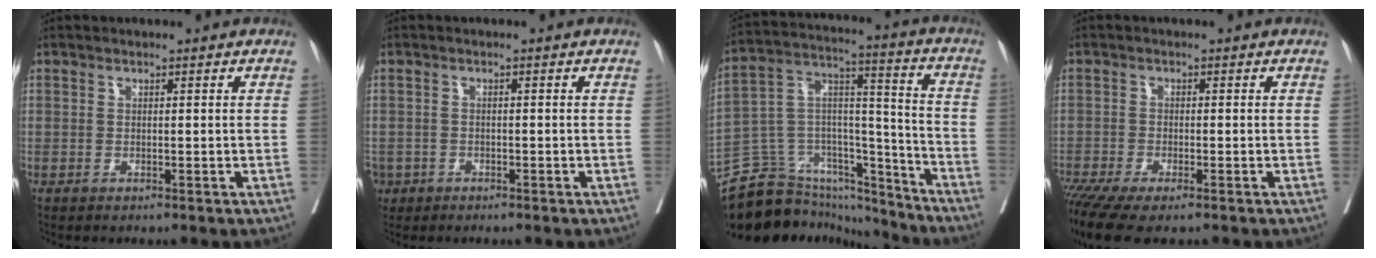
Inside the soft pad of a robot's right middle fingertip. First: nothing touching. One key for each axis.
{"total": 3.7, "fx": -2.3, "fy": 2.8, "fz": 0.5, "tx": -0.015, "ty": 0.003, "tz": -0.041}
{"total": 19.2, "fx": -17.4, "fy": 7.2, "fz": 3.8, "tx": -0.075, "ty": 0.070, "tz": -0.278}
{"total": 8.4, "fx": -6.3, "fy": 1.6, "fz": 5.3, "tx": -0.094, "ty": -0.017, "tz": -0.108}